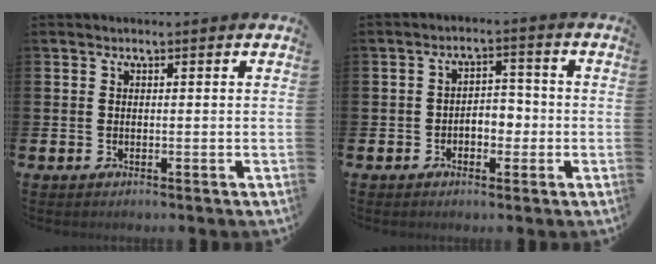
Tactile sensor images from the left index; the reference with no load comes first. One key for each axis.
{"total": 3.0, "fx": -1.2, "fy": 2.2, "fz": 1.6, "tx": -0.020, "ty": 0.001, "tz": -0.033}